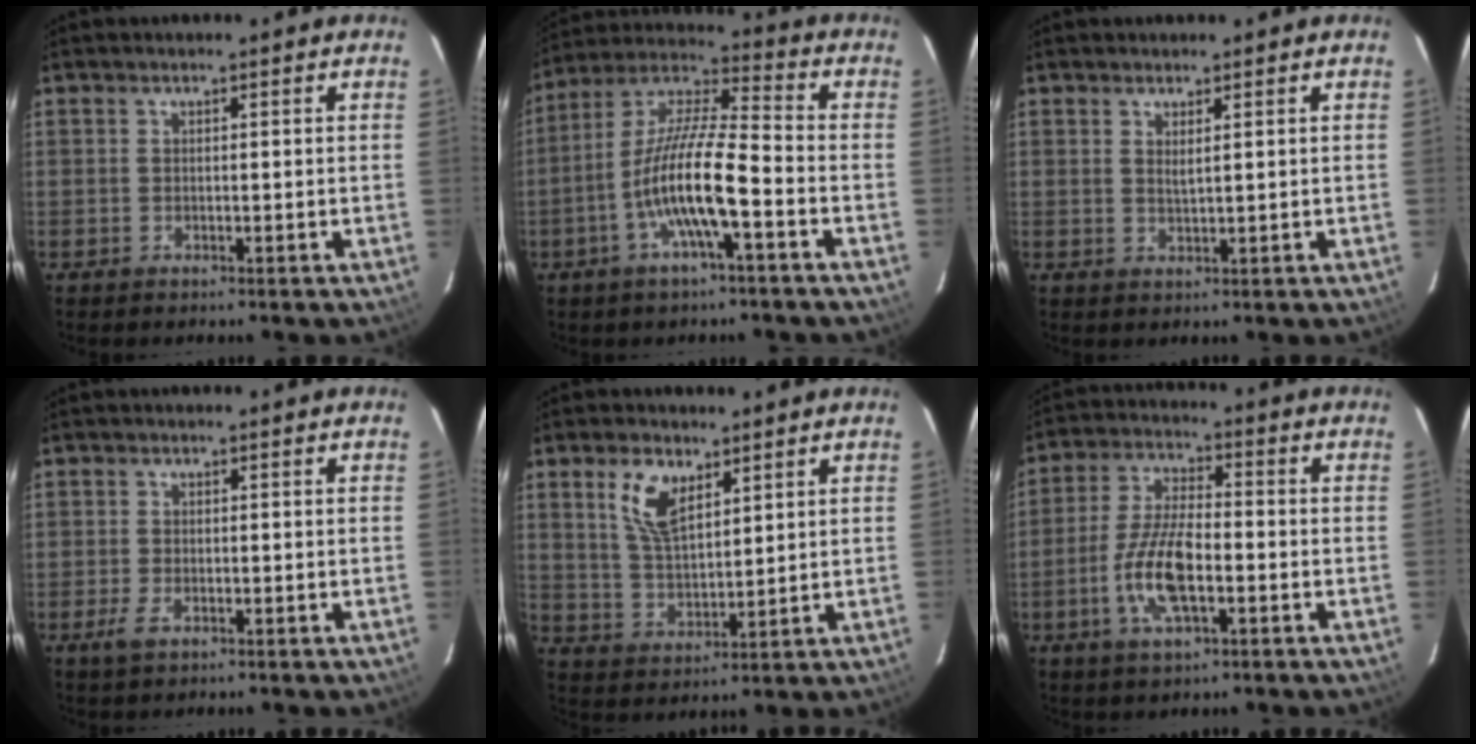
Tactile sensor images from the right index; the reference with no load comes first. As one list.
[{"total": 13.0, "force": [-4.7, 1.8, 12.0], "torque": [-0.238, 0.003, -0.096]}, {"total": 1.6, "force": [0.8, 0.2, 1.3], "torque": [-0.024, -0.001, 0.013]}, {"total": 2.6, "force": [-1.4, 1.1, 1.8], "torque": [-0.041, -0.005, -0.026]}, {"total": 8.2, "force": [4.2, 4.0, 5.8], "torque": [-0.113, 0.008, 0.086]}, {"total": 10.5, "force": [-3.5, 3.5, 9.3], "torque": [-0.194, 0.000, -0.068]}]